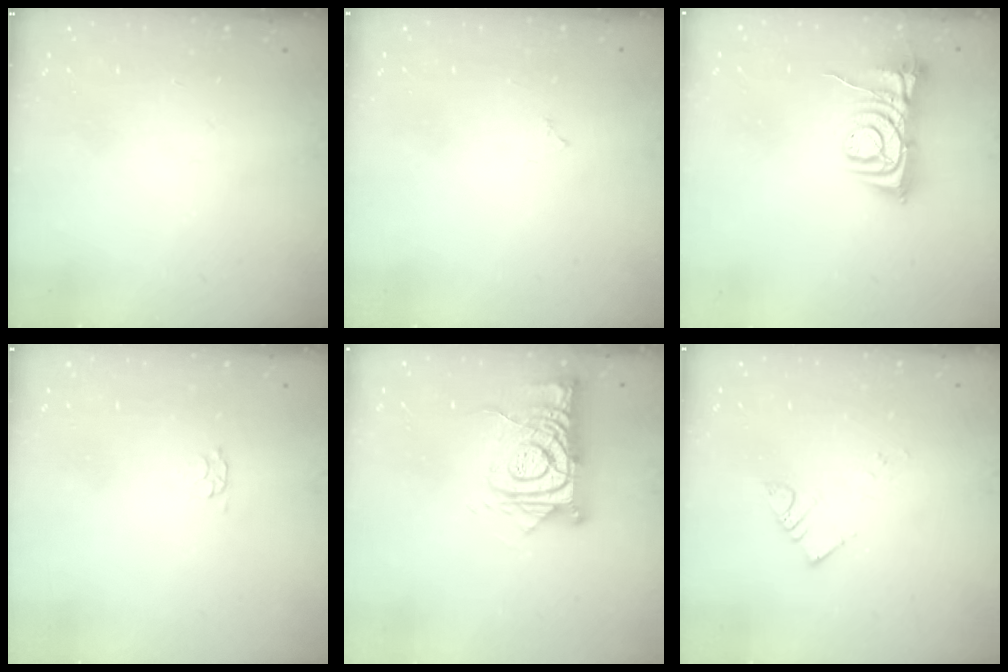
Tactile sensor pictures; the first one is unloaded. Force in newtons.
{"total": 1.8, "press": 1.8, "slide": 0.3}
{"total": 8.0, "press": 8.0, "slide": 0.9}
{"total": 2.8, "press": 2.7, "slide": 0.5}
{"total": 13.3, "press": 13.3, "slide": 1.1}
{"total": 4.4, "press": 4.4, "slide": 0.1}